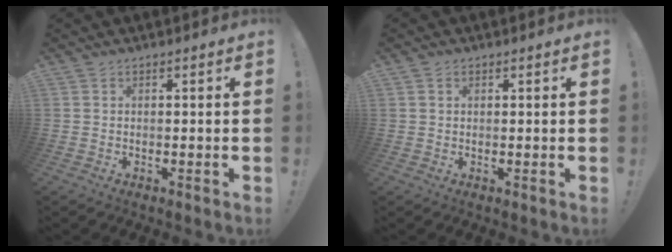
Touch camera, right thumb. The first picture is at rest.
{"total": 0.8, "force": [0.4, 0.7, 0.2], "torque": [0.000, 0.001, 0.008]}